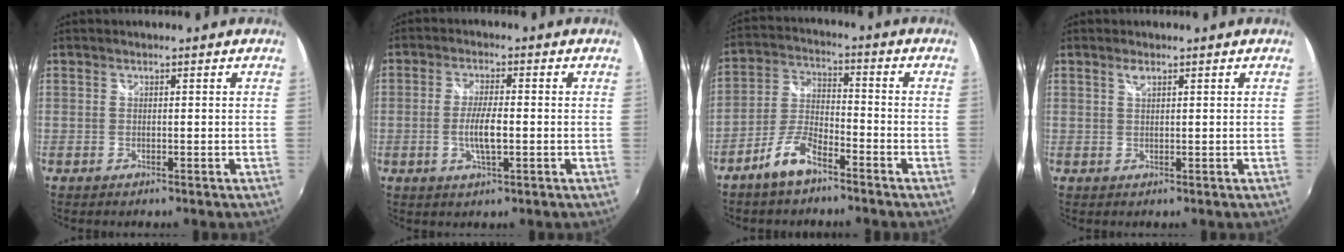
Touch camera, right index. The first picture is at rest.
{"total": 5.5, "force": [-1.1, 1.1, 5.2], "torque": [-0.102, -0.003, -0.020]}
{"total": 7.7, "force": [-5.5, 2.5, 4.8], "torque": [-0.112, 0.011, -0.105]}
{"total": 1.2, "force": [0.8, 0.3, 0.9], "torque": [-0.016, 0.003, 0.013]}